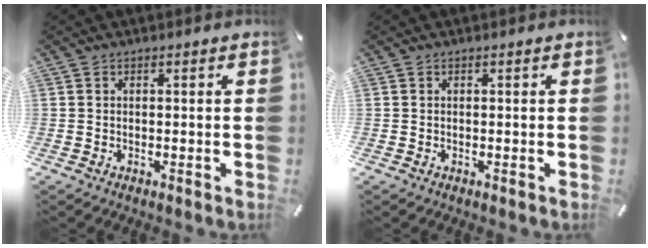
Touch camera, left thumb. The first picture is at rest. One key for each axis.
{"total": 0.0}